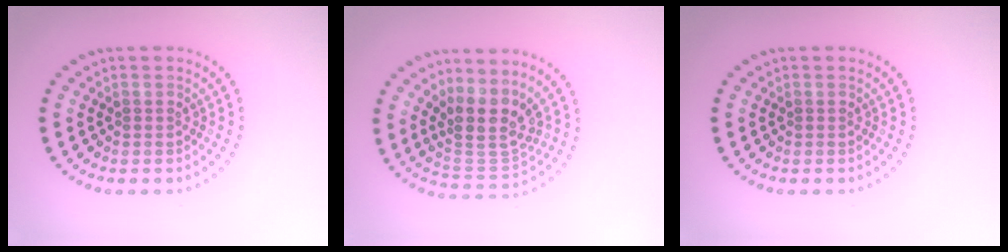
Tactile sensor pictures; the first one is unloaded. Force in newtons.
{"total": 4.1, "press": 3.5, "slide": 2.2}
{"total": 0.0}